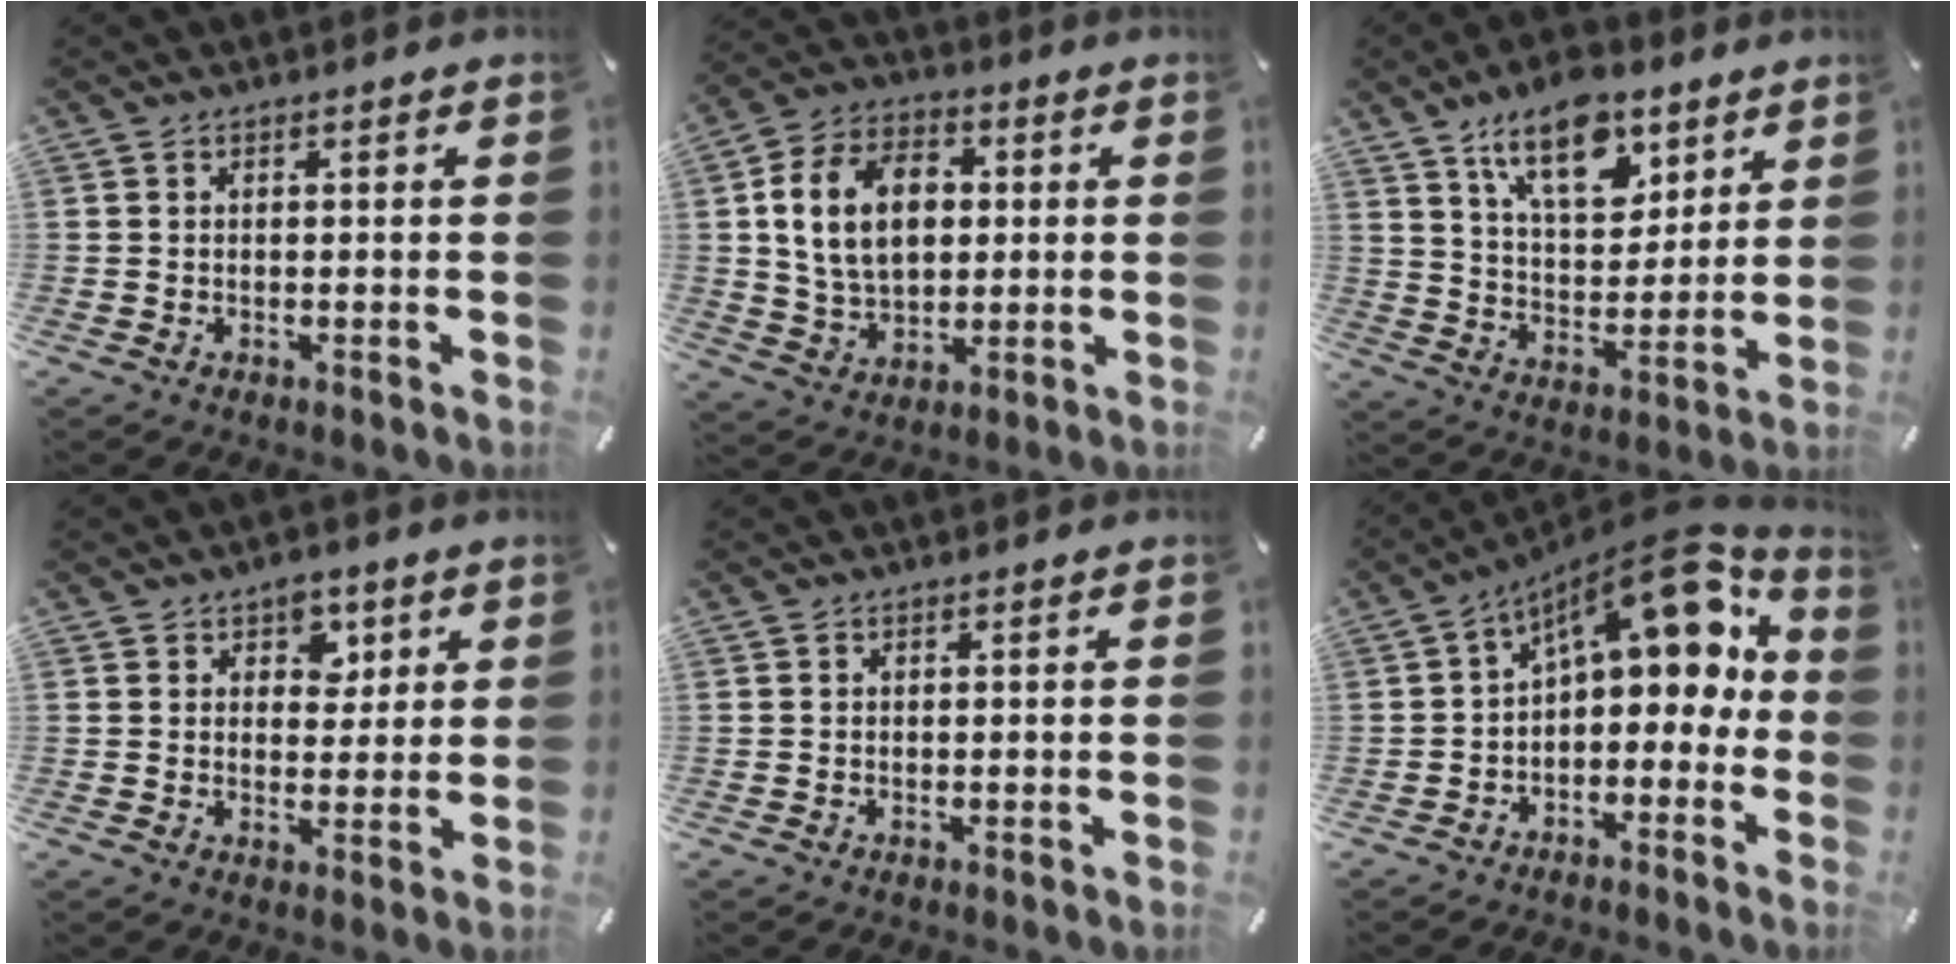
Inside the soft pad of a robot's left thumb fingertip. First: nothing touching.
{"total": 14.4, "force": [2.2, 10.8, 9.4], "torque": [-0.195, 0.013, 0.038]}
{"total": 15.2, "force": [9.4, 8.5, 8.5], "torque": [-0.128, -0.044, 0.167]}
{"total": 5.0, "force": [2.6, 4.0, 1.6], "torque": [-0.004, -0.006, 0.037]}
{"total": 0.0}
{"total": 12.3, "force": [6.1, 5.9, 8.9], "torque": [-0.115, -0.052, 0.100]}